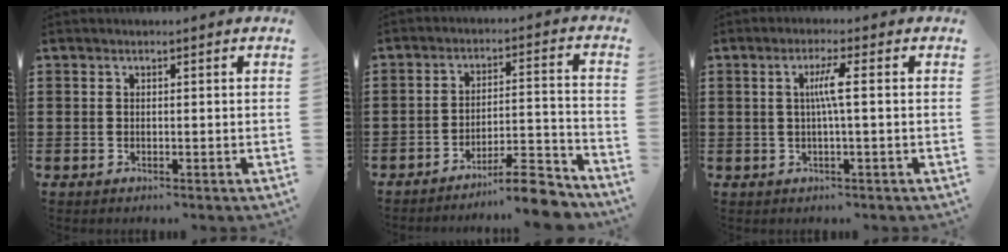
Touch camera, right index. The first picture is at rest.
{"total": 8.8, "force": [-7.8, 0.7, 3.9], "torque": [-0.050, 0.017, -0.145]}
{"total": 3.7, "force": [0.2, -0.2, 3.7], "torque": [-0.071, -0.004, -0.002]}